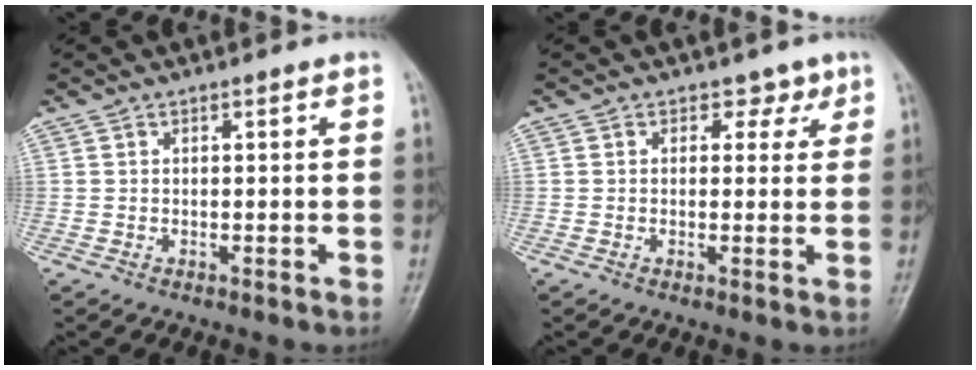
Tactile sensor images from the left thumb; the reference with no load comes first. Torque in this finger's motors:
{"motor_torque": [-0.15, -0.12, -0.09, 0.12, 0.01]}